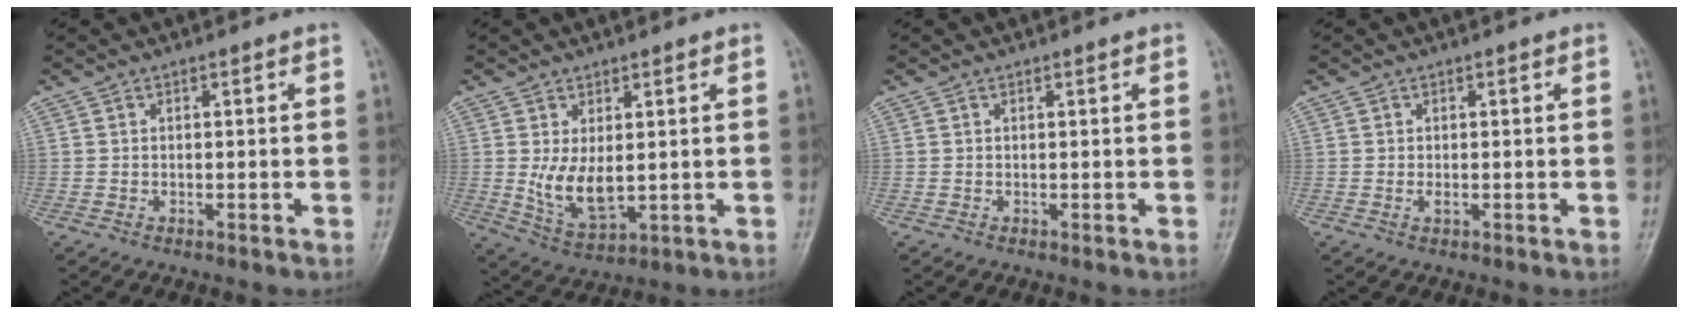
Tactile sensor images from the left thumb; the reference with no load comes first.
{"total": 7.5, "force": [0.9, 3.9, 6.3], "torque": [-0.107, -0.020, 0.031]}
{"total": 0.0}
{"total": 1.1, "force": [0.1, 0.4, 1.0], "torque": [-0.016, -0.002, 0.000]}